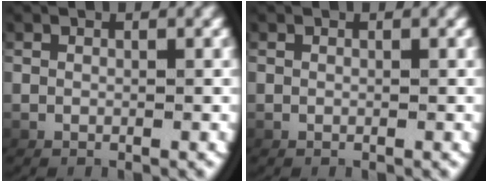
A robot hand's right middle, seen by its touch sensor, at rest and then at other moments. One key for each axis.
{"total": 0.0}